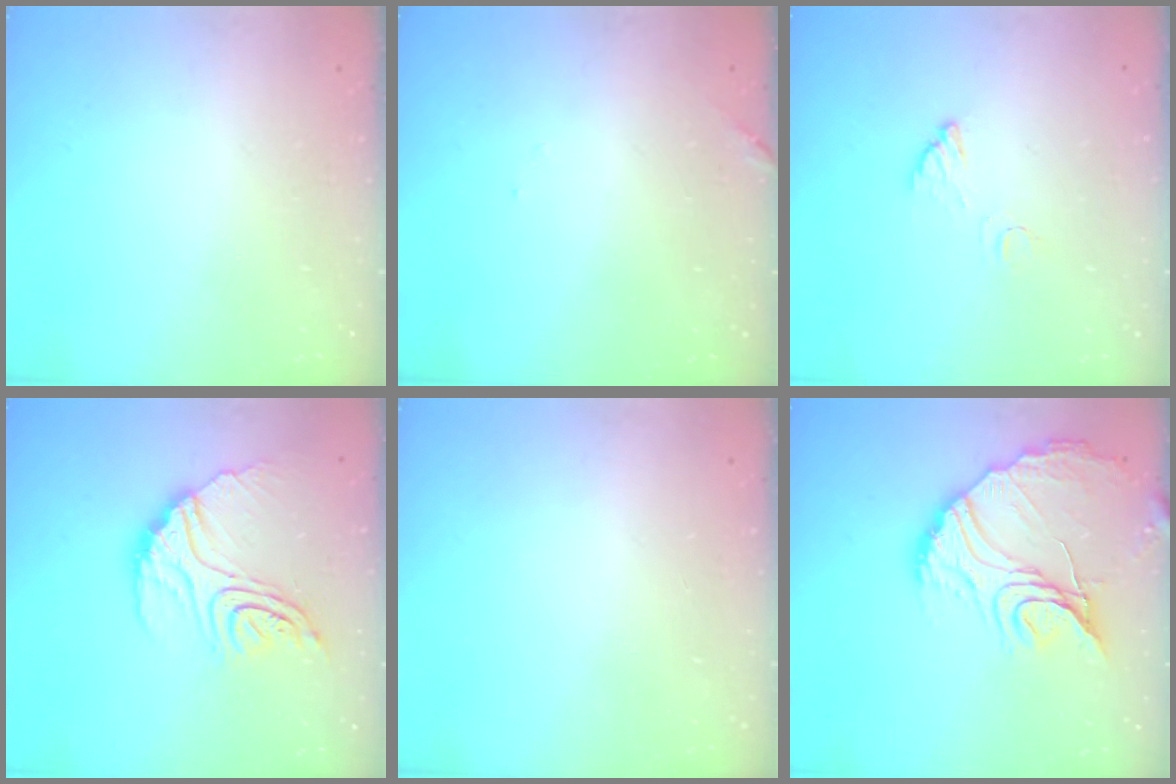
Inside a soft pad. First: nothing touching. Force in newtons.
{"total": 7.7, "press": 7.7, "slide": 0.3}
{"total": 3.5, "press": 3.5, "slide": 0.3}
{"total": 17.0, "press": 17.0, "slide": 1.5}
{"total": 0.0}
{"total": 16.8, "press": 16.7, "slide": 1.3}